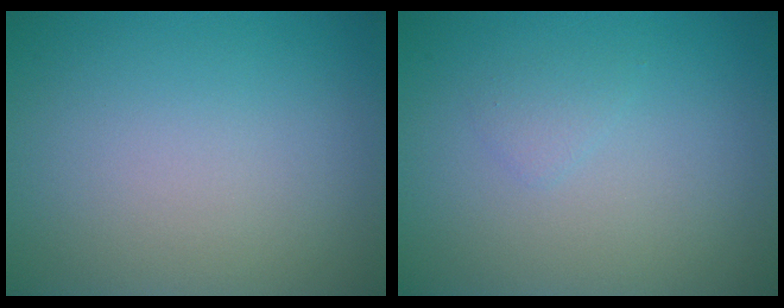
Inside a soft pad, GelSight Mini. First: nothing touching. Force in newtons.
{"total": 0.8, "press": 0.8, "slide": 0.1}